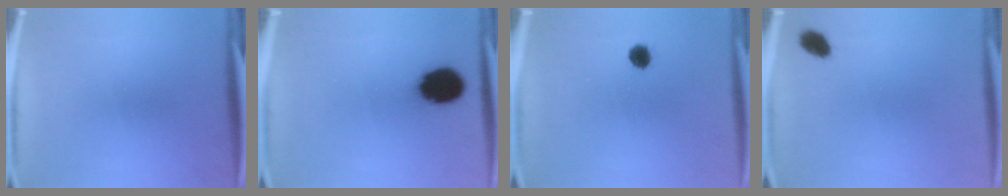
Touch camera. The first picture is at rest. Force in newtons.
{"total": 11.8}
{"total": 2.4}
{"total": 3.0}